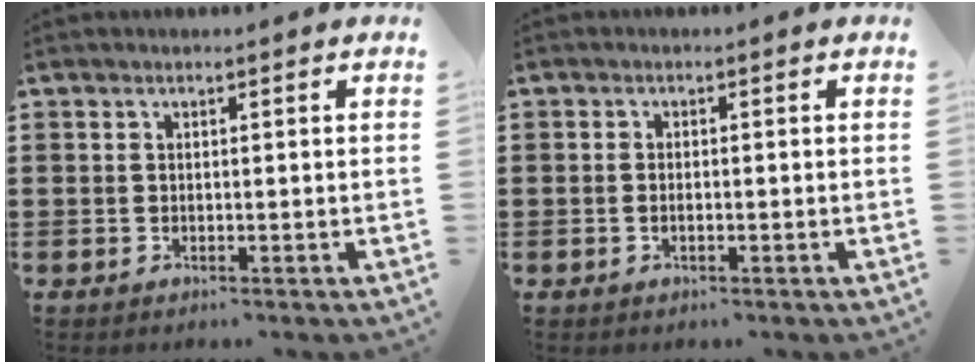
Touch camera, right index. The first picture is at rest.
{"total": 0.9, "force": [-0.3, 0.3, 0.8], "torque": [-0.017, -0.004, -0.005]}